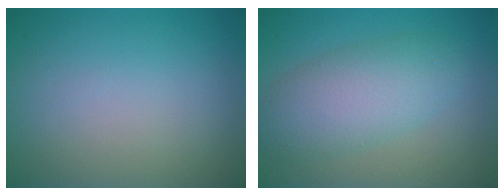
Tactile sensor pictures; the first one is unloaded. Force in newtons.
{"total": 5.5, "press": 5.5, "slide": 0.4}